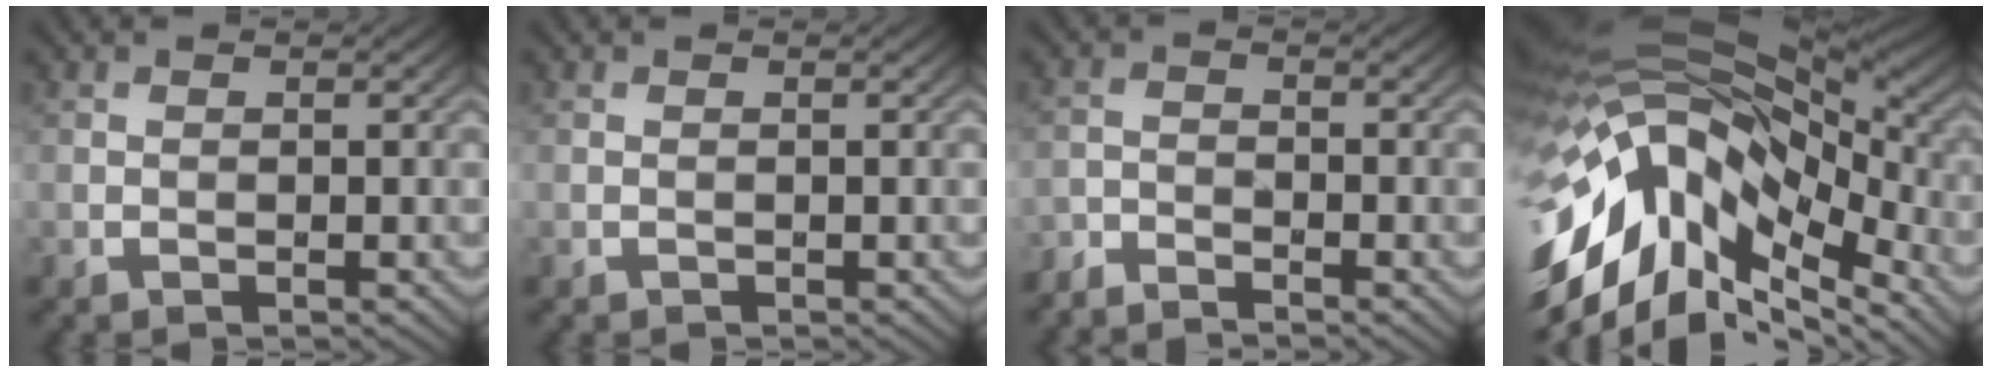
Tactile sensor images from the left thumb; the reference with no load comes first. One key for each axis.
{"total": 0.0}
{"total": 2.5, "fx": -2.4, "fy": 0.2, "fz": 0.4, "tx": -0.012, "ty": -0.005, "tz": -0.056}
{"total": 17.8, "fx": -6.8, "fy": 9.4, "fz": 13.5, "tx": -0.288, "ty": -0.014, "tz": -0.115}